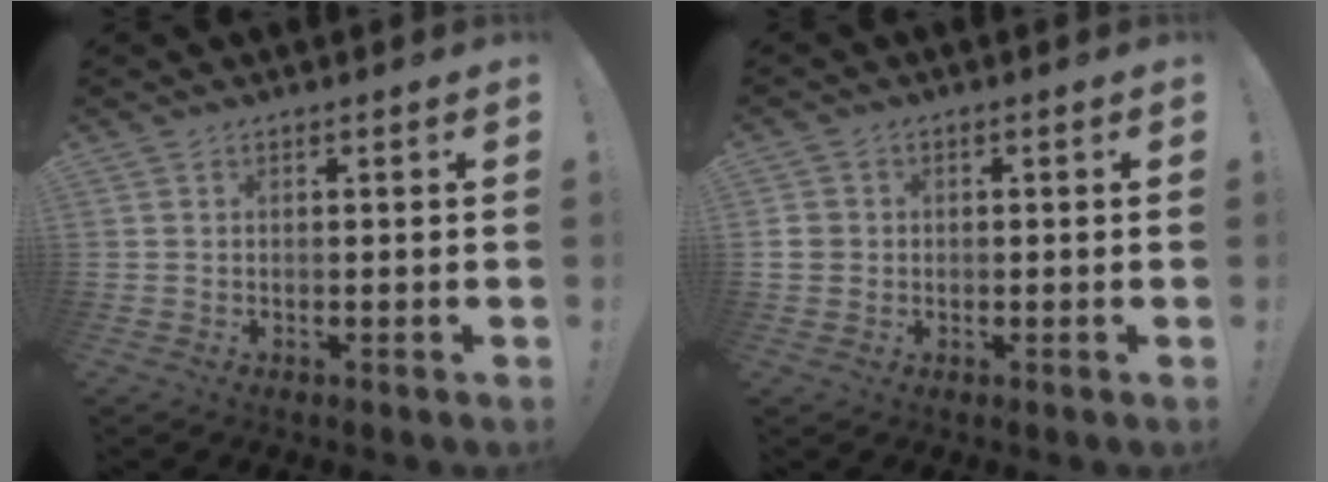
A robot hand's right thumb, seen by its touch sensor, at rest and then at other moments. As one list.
[{"total": 2.9, "force": [-0.1, 2.8, 0.9], "torque": [-0.011, 0.006, 0.000]}]